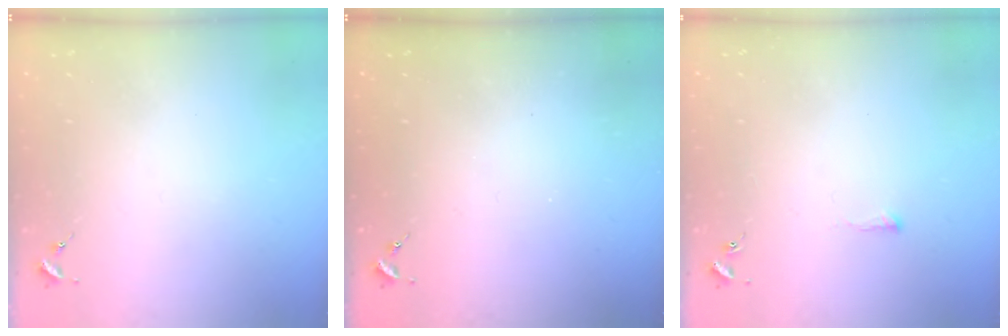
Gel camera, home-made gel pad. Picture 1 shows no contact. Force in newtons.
{"total": 0.0}
{"total": 1.9, "press": 1.8, "slide": 0.3}